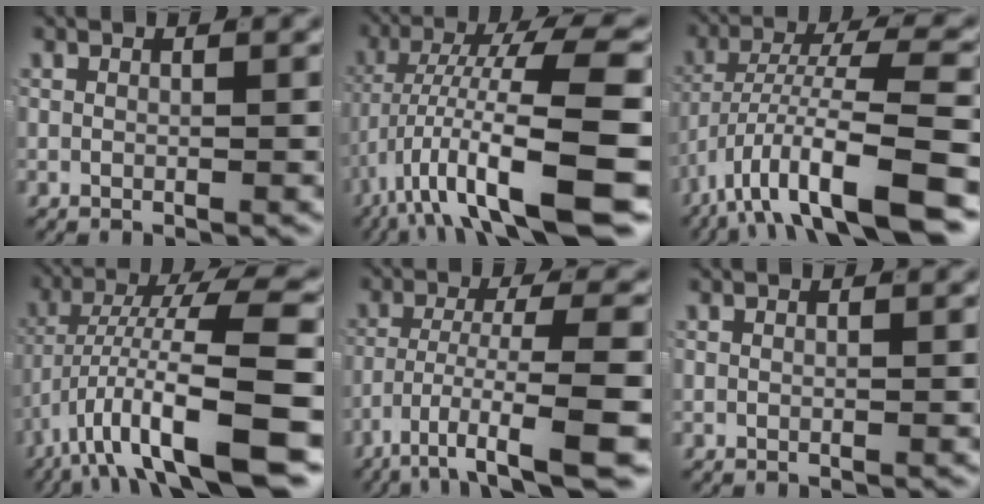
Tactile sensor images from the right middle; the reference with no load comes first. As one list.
[{"total": 13.5, "force": [-6.2, 3.9, 11.4], "torque": [-0.174, -0.021, -0.078]}, {"total": 11.0, "force": [-6.1, 3.4, 8.5], "torque": [-0.138, -0.016, -0.085]}, {"total": 11.7, "force": [-5.8, 3.1, 9.7], "torque": [-0.151, -0.019, -0.073]}, {"total": 10.0, "force": [-6.6, 2.1, 7.2], "torque": [-0.099, -0.023, -0.091]}, {"total": 0.0}]